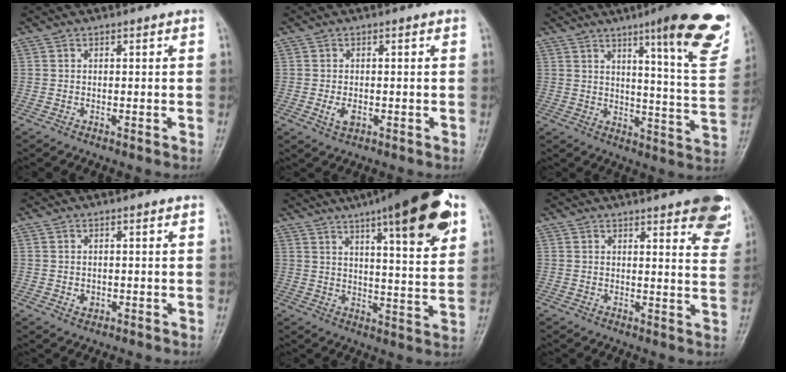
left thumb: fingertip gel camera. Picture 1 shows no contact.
{"total": 2.6, "force": [-0.6, 1.6, 2.0], "torque": [-0.037, -0.003, -0.009]}
{"total": 21.3, "force": [12.2, 3.4, 17.2], "torque": [-0.195, -0.062, 0.159]}
{"total": 1.6, "force": [-0.2, 1.3, 0.9], "torque": [-0.008, 0.001, 0.001]}
{"total": 22.4, "force": [12.2, 5.1, 18.1], "torque": [-0.243, -0.027, 0.175]}
{"total": 13.9, "force": [8.6, 3.7, 10.2], "torque": [-0.099, -0.039, 0.090]}